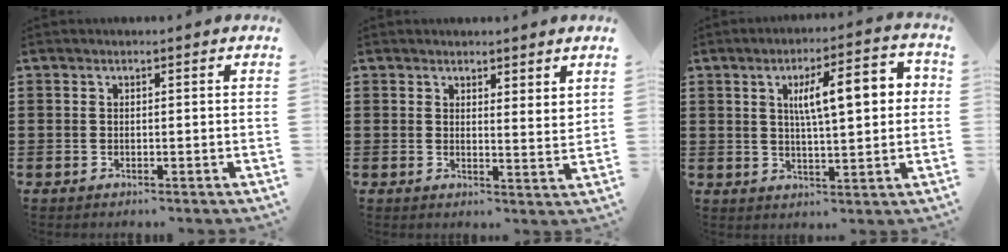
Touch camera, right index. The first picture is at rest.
{"total": 2.3, "force": [2.2, 0.4, 0.3], "torque": [-0.014, 0.003, 0.043]}
{"total": 9.3, "force": [2.2, 2.5, 8.6], "torque": [-0.143, 0.000, 0.028]}